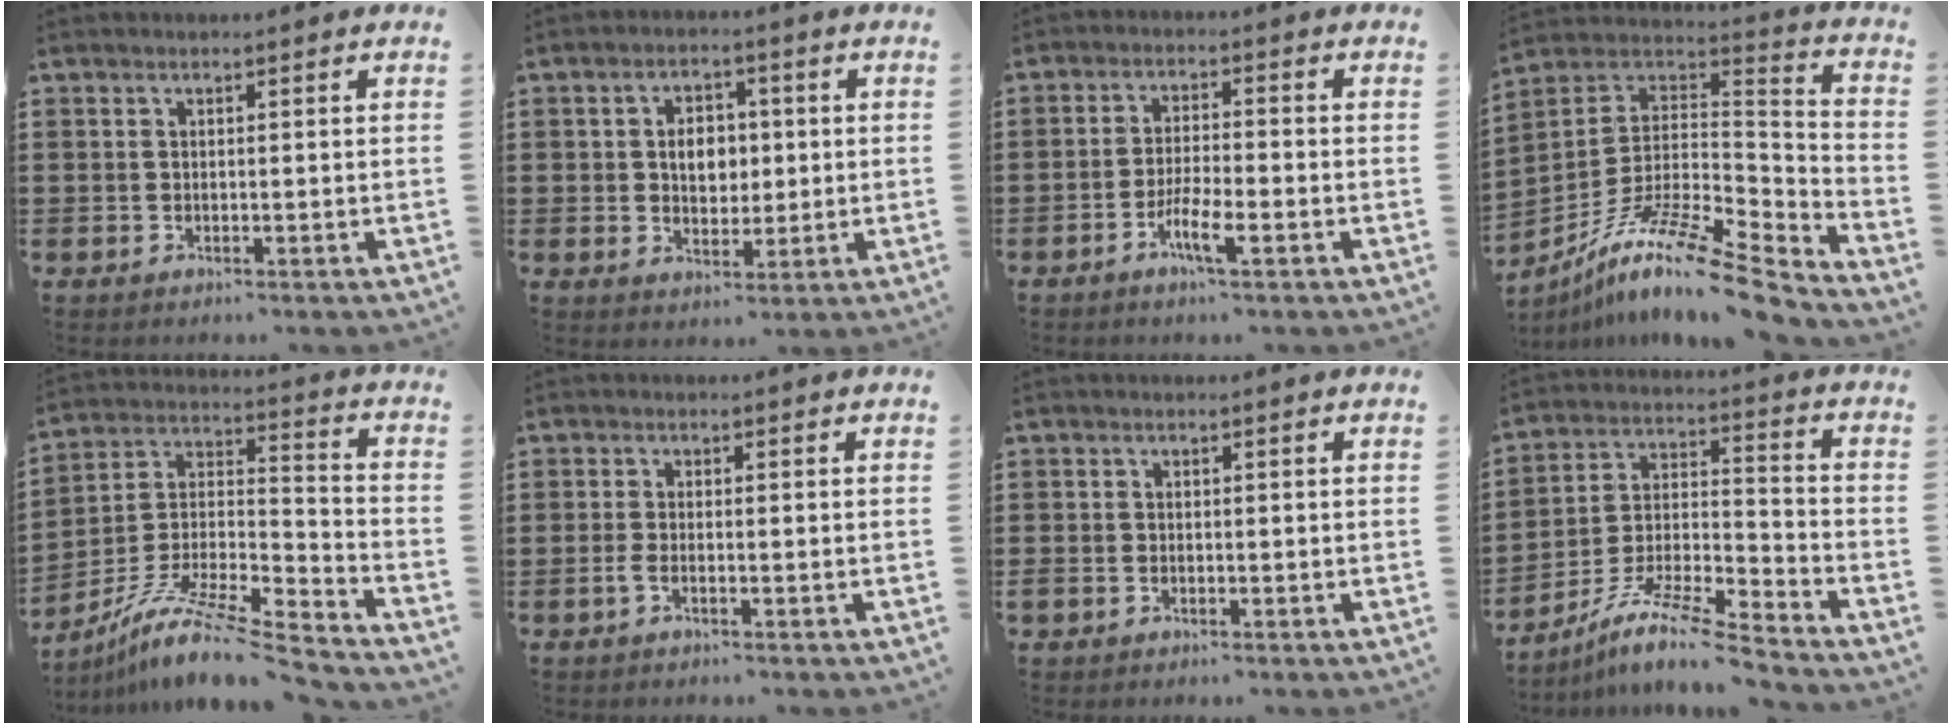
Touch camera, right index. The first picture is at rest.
{"total": 4.7, "force": [0.3, 3.3, 3.3], "torque": [-0.057, 0.005, -0.003]}
{"total": 4.8, "force": [-2.4, 0.9, 4.0], "torque": [-0.080, -0.002, -0.047]}
{"total": 13.0, "force": [-9.2, 1.6, 9.0], "torque": [-0.171, 0.002, -0.177]}
{"total": 10.9, "force": [-8.8, 1.3, 6.3], "torque": [-0.127, 0.003, -0.175]}
{"total": 1.5, "force": [-0.8, 0.2, 1.2], "torque": [-0.037, -0.007, -0.018]}
{"total": 0.7, "force": [-0.5, 0.4, 0.3], "torque": [-0.008, -0.003, -0.009]}
{"total": 10.5, "force": [-9.0, 0.7, 5.3], "torque": [-0.102, 0.008, -0.181]}